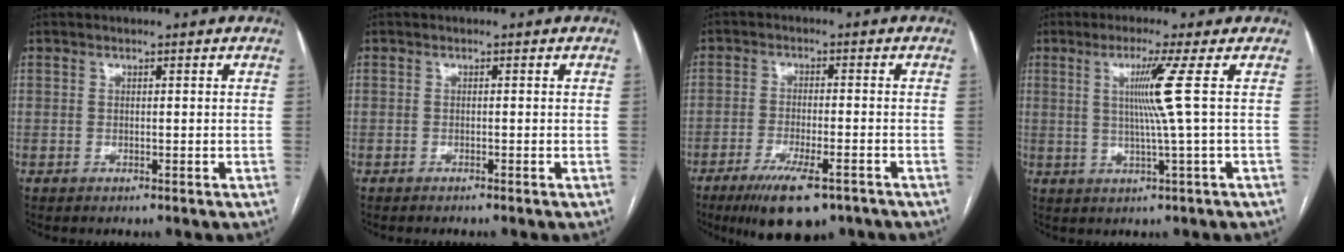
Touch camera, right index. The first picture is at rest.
{"total": 0.8, "force": [-0.7, -0.2, 0.3], "torque": [-0.006, 0.002, -0.011]}
{"total": 10.4, "force": [-7.1, 2.3, 7.3], "torque": [-0.121, -0.020, -0.109]}
{"total": 6.2, "force": [1.2, -2.4, 5.5], "torque": [-0.109, -0.006, 0.028]}